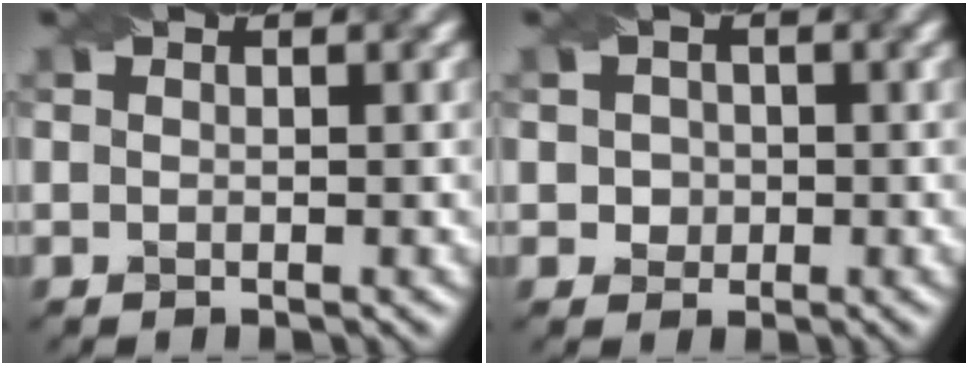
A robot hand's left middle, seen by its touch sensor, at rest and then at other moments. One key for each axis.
{"total": 1.7, "fx": 0.2, "fy": 1.6, "fz": 0.5, "tx": -0.004, "ty": 0.003, "tz": 0.011}